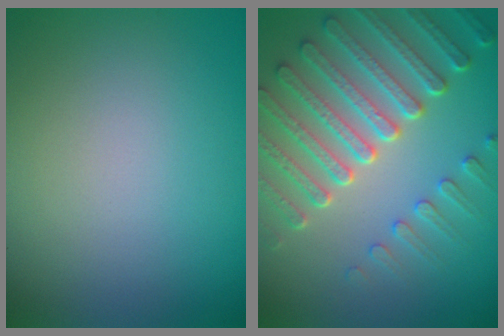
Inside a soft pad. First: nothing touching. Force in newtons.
{"total": 7.5, "press": 5.6, "slide": 5.0}